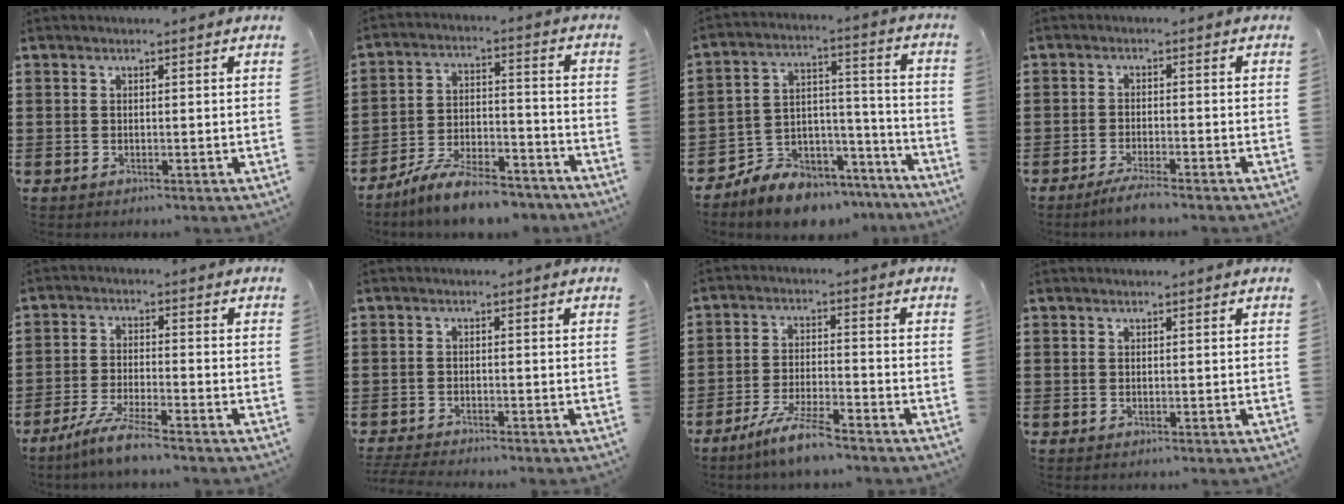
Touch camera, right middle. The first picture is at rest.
{"total": 9.2, "force": [-8.2, 1.5, 3.8], "torque": [-0.072, 0.019, -0.158]}
{"total": 8.4, "force": [-7.9, 2.8, 0.9], "torque": [-0.015, 0.028, -0.151]}
{"total": 2.5, "force": [-2.1, 0.0, 1.4], "torque": [-0.023, 0.002, -0.038]}
{"total": 5.6, "force": [-4.8, -0.2, 3.0], "torque": [-0.068, -0.016, -0.091]}
{"total": 2.4, "force": [-2.4, 0.0, 0.3], "torque": [-0.014, -0.003, -0.052]}
{"total": 6.7, "force": [-5.6, 0.3, 3.6], "torque": [-0.083, -0.011, -0.109]}
{"total": 0.0}